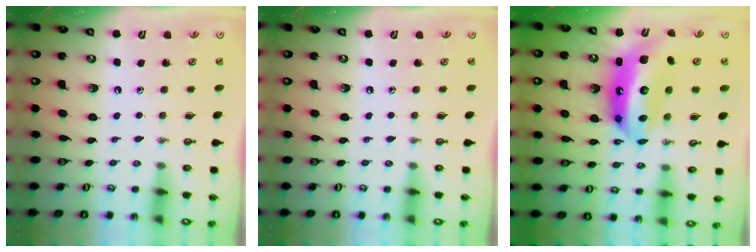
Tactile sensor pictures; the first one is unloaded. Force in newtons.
{"total": 0.0}
{"total": 18.8, "press": 18.7, "slide": 1.7}